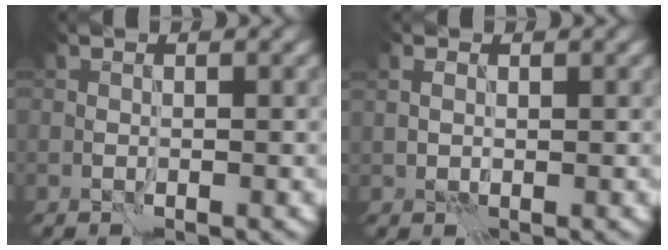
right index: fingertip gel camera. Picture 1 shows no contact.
{"total": 1.1, "force": [0.5, 0.8, 0.4], "torque": [-0.007, 0.001, 0.010]}